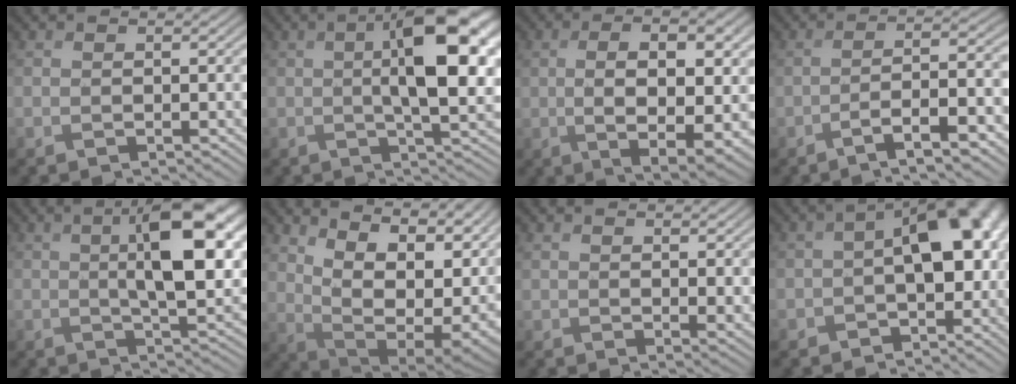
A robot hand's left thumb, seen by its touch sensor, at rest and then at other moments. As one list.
[{"total": 11.2, "force": [1.5, 3.9, 10.4], "torque": [-0.159, 0.005, 0.022]}, {"total": 11.2, "force": [0.4, 4.6, 10.3], "torque": [-0.182, -0.010, 0.014]}, {"total": 8.3, "force": [-4.5, 1.4, 6.8], "torque": [-0.096, 0.019, -0.084]}, {"total": 10.7, "force": [2.4, 3.8, 9.7], "torque": [-0.154, 0.004, 0.036]}, {"total": 17.0, "force": [4.4, 8.7, 13.9], "torque": [-0.213, 0.018, 0.103]}, {"total": 3.4, "force": [2.0, 1.4, 2.4], "torque": [-0.050, -0.004, 0.045]}, {"total": 11.4, "force": [-1.3, 7.1, 8.8], "torque": [-0.119, -0.005, -0.022]}]